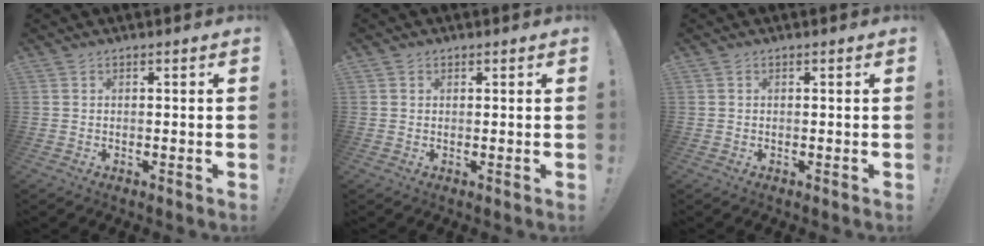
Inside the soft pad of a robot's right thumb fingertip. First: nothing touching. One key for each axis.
{"total": 0.8, "fx": 0.5, "fy": 0.6, "fz": 0.0, "tx": 0.003, "ty": -0.001, "tz": 0.009}
{"total": 0.0}